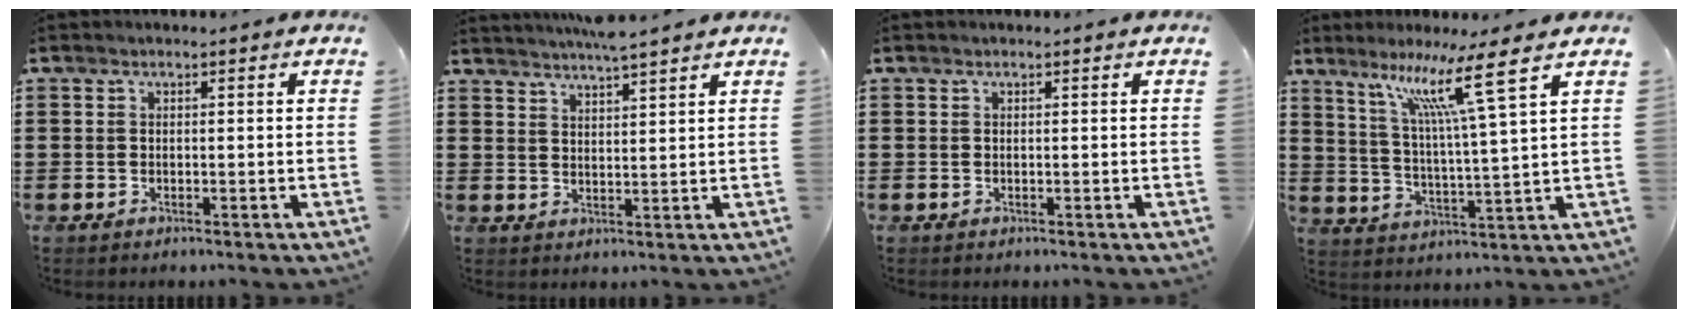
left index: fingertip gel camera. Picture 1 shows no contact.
{"total": 3.4, "force": [3.3, -0.5, 0.6], "torque": [-0.021, -0.012, 0.061]}
{"total": 0.0}
{"total": 10.2, "force": [6.8, -1.1, 7.6], "torque": [-0.151, -0.029, 0.103]}